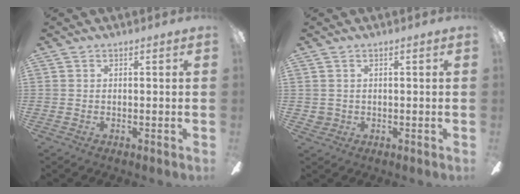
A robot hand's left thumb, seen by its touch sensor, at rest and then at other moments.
{"total": 2.0, "force": [0.7, 1.9, 0.2], "torque": [-0.008, 0.004, 0.012]}